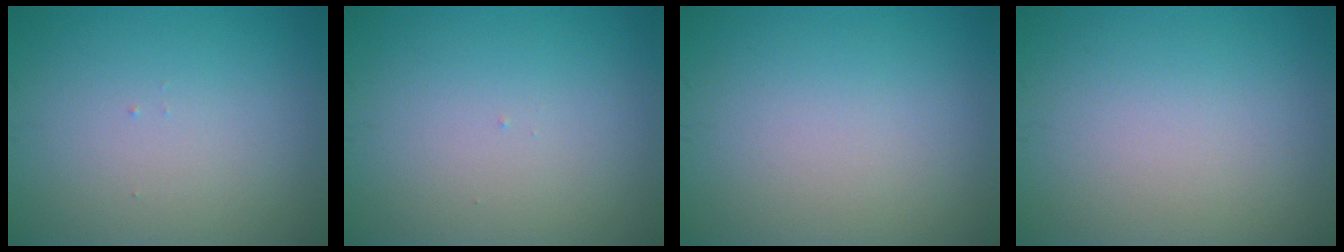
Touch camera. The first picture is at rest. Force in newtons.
{"total": 0.0}
{"total": 0.0}
{"total": 0.0}